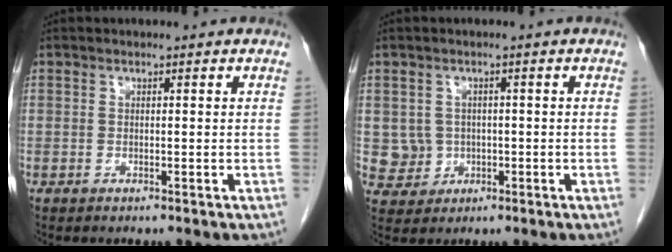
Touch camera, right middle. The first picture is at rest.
{"total": 4.0, "force": [-0.1, 4.0, 0.3], "torque": [0.004, 0.006, 0.005]}